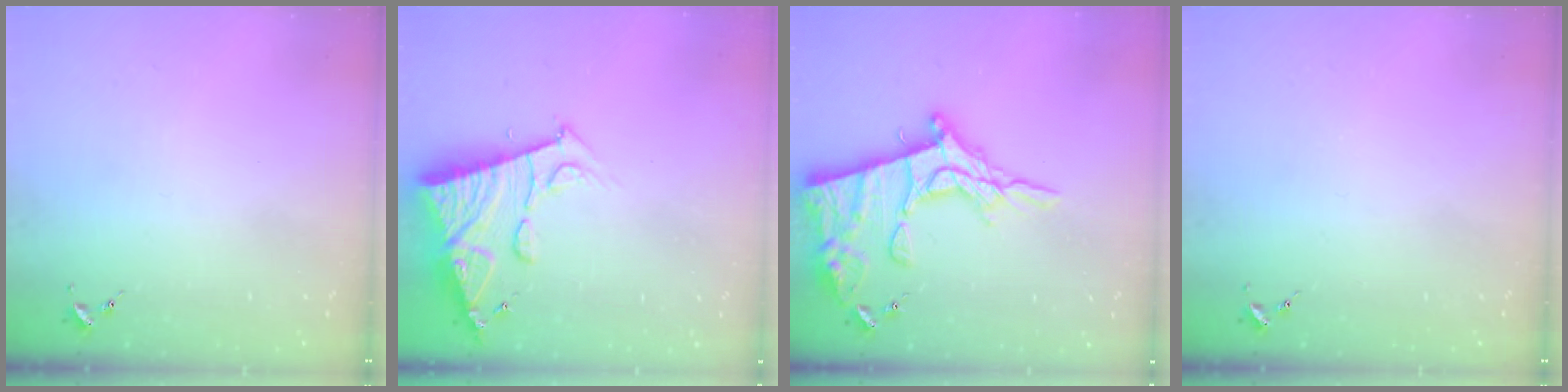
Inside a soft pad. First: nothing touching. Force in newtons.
{"total": 14.1, "press": 14.0, "slide": 1.4}
{"total": 22.3, "press": 22.2, "slide": 2.0}
{"total": 0.0}